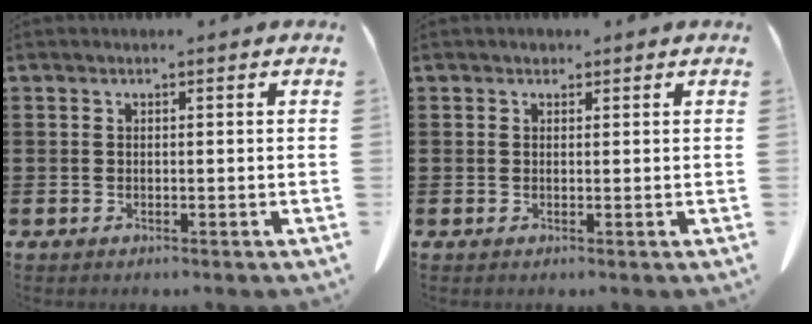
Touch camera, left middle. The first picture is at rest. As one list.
[{"total": 0.7, "force": [0.5, 0.5, 0.1], "torque": [0.004, 0.000, 0.008]}]